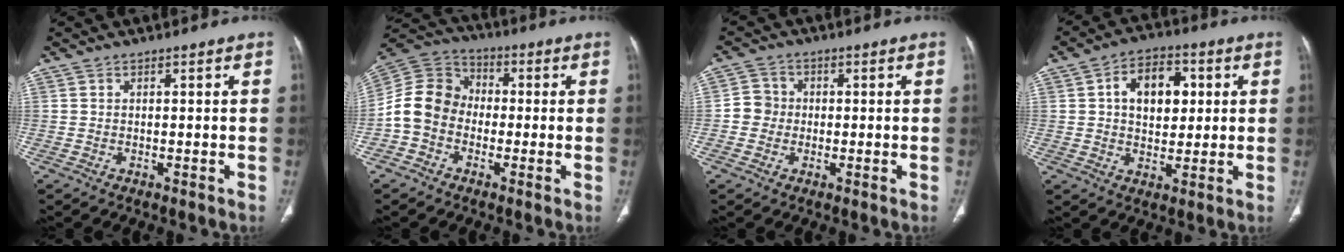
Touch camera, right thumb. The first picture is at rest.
{"total": 10.4, "force": [-2.1, 8.7, 5.3], "torque": [-0.094, 0.037, -0.053]}
{"total": 4.0, "force": [-0.4, 3.9, 1.1], "torque": [0.002, 0.010, -0.015]}
{"total": 10.5, "force": [2.3, 6.8, 7.6], "torque": [-0.090, 0.004, 0.034]}